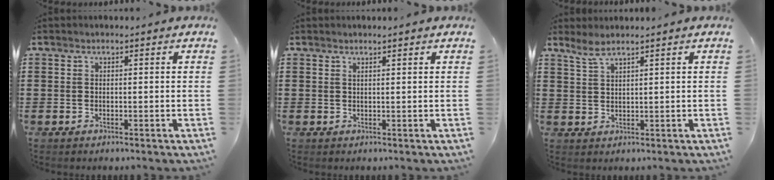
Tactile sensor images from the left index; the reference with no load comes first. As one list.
[{"total": 1.1, "force": [0.9, 0.0, 0.7], "torque": [-0.015, 0.000, 0.016]}, {"total": 2.1, "force": [1.8, 0.2, 1.1], "torque": [-0.028, 0.002, 0.034]}]